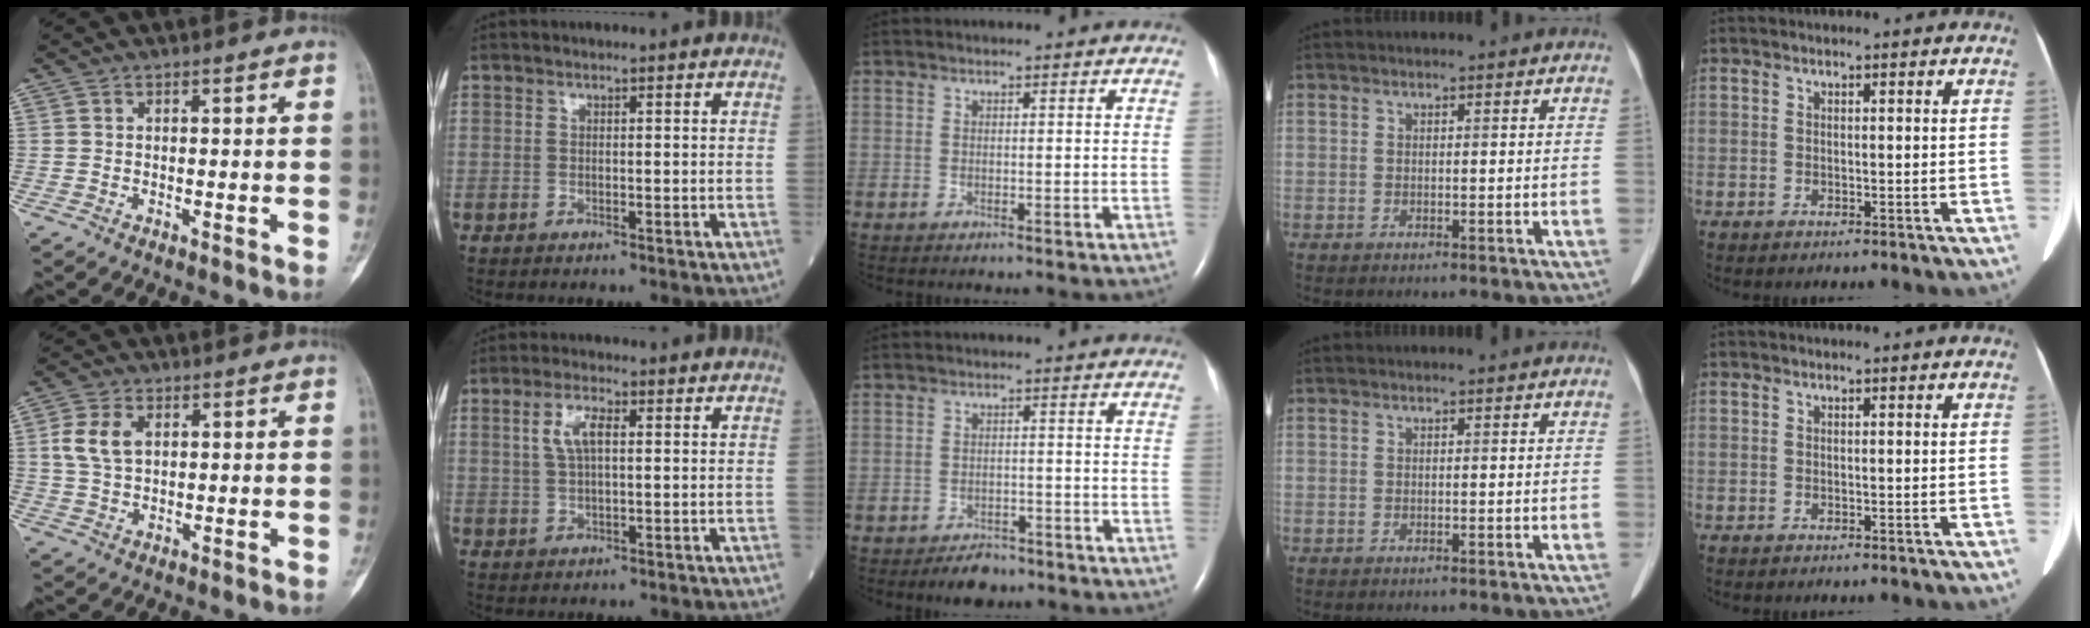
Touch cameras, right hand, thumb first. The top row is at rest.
{"thumb": {"total": 6.4, "force": [1.6, 4.1, 4.6], "torque": [-0.092, 0.002, 0.032]}, "index": {"total": 4.5, "force": [1.3, 1.4, 4.1], "torque": [-0.087, 0.009, 0.027]}, "middle": {"total": 3.7, "force": [-3.0, 1.7, 1.4], "torque": [-0.026, 0.001, -0.041]}}